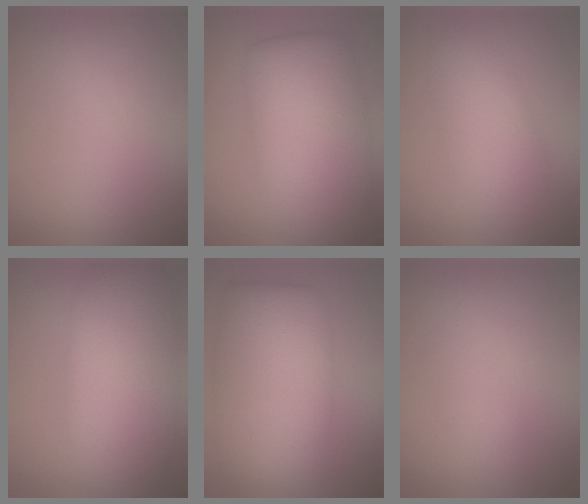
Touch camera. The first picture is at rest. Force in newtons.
{"total": 7.9, "press": 7.9, "slide": 0.4}
{"total": 4.0, "press": 4.0, "slide": 0.1}
{"total": 9.6, "press": 9.6, "slide": 0.3}
{"total": 9.8, "press": 9.8, "slide": 0.1}
{"total": 1.1, "press": 1.1, "slide": 0.0}